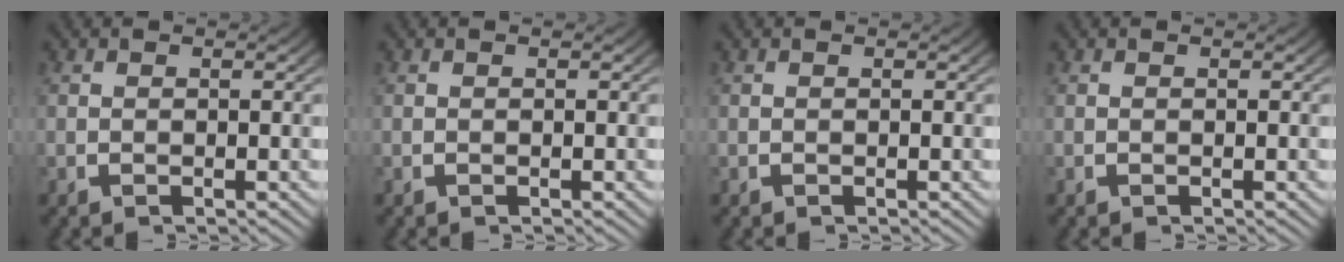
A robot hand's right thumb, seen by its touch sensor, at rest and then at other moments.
{"total": 0.0}
{"total": 0.0}
{"total": 0.0}